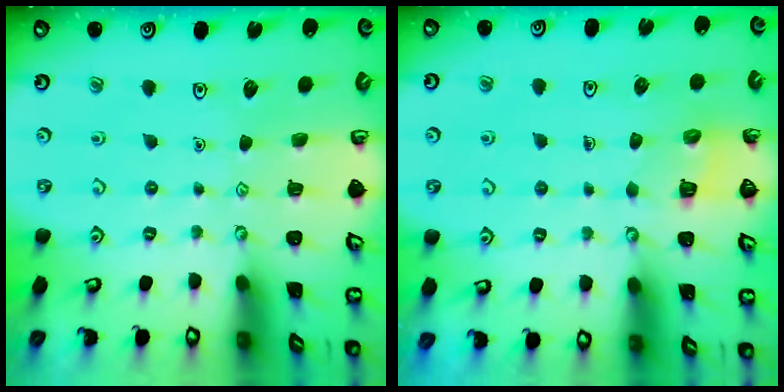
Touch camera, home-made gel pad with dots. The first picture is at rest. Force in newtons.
{"total": 2.2, "press": 2.2, "slide": 0.1}